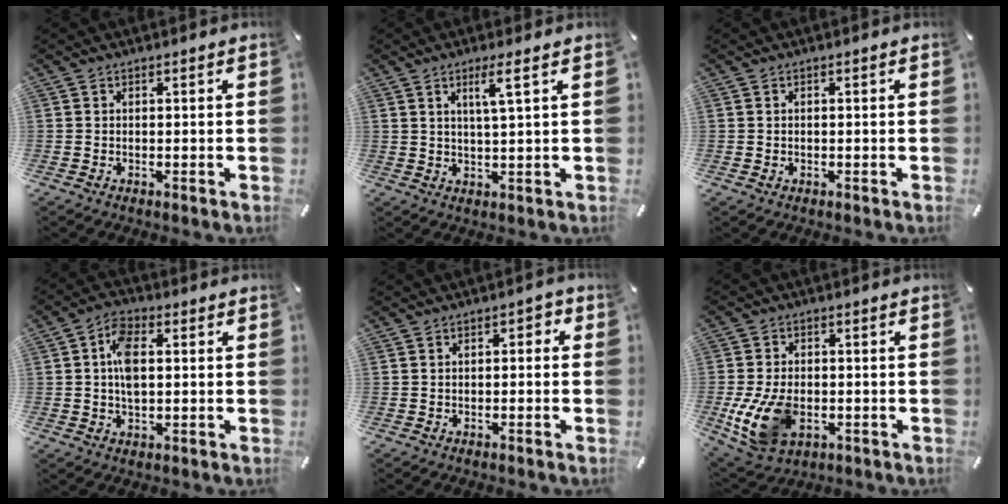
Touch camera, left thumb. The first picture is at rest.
{"total": 5.2, "force": [2.4, 0.1, 4.7], "torque": [-0.097, 0.000, 0.037]}
{"total": 0.7, "force": [0.0, 0.5, 0.5], "torque": [-0.010, 0.003, -0.001]}
{"total": 7.4, "force": [0.8, 4.4, 5.8], "torque": [-0.113, 0.004, 0.009]}
{"total": 2.0, "force": [-1.0, 1.0, 1.4], "torque": [-0.027, 0.010, -0.021]}
{"total": 13.0, "force": [-3.0, 8.8, 9.1], "torque": [-0.199, -0.003, -0.052]}